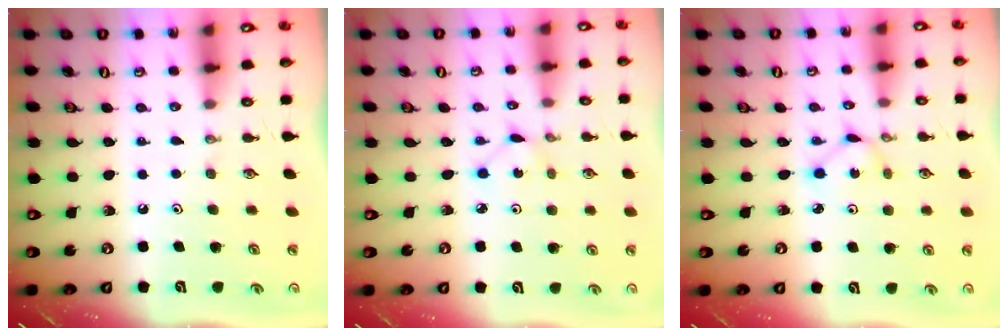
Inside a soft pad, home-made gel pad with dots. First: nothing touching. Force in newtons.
{"total": 1.0, "press": 1.0, "slide": 0.1}
{"total": 1.6, "press": 1.6, "slide": 0.2}